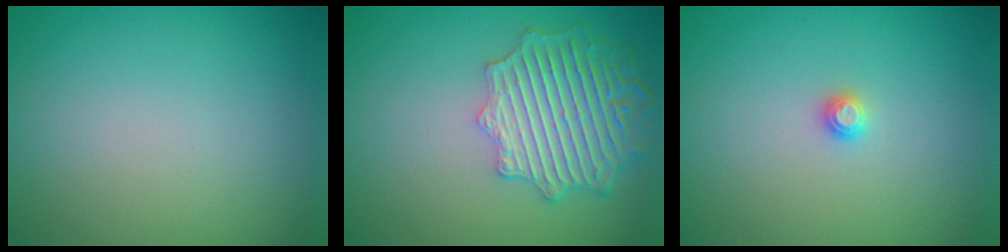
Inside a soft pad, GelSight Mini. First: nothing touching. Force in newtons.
{"total": 6.4, "press": 5.6, "slide": 3.1}
{"total": 0.8, "press": 0.8, "slide": 0.1}